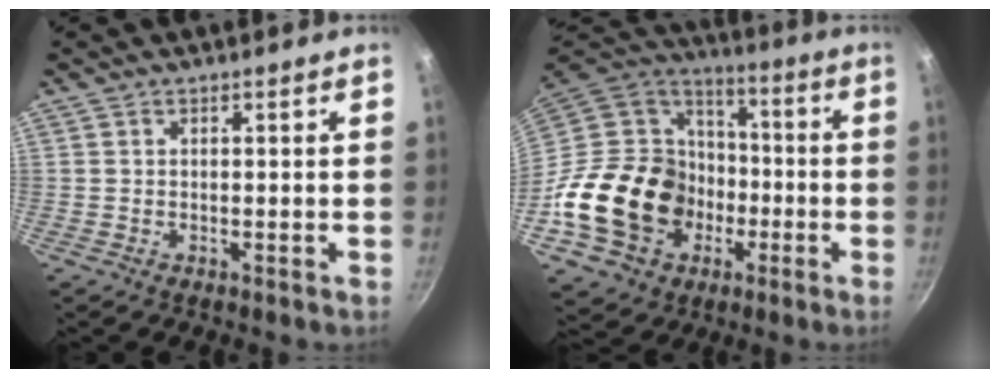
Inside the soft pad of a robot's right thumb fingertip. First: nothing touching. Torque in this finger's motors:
{"motor_torque": [2.47, 2.54, 1.43, -1.33, 0.16]}